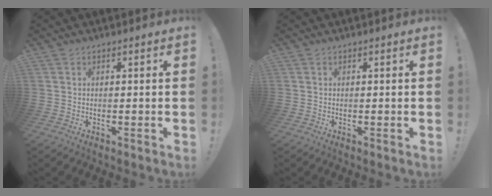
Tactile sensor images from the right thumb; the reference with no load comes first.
{"total": 0.0}